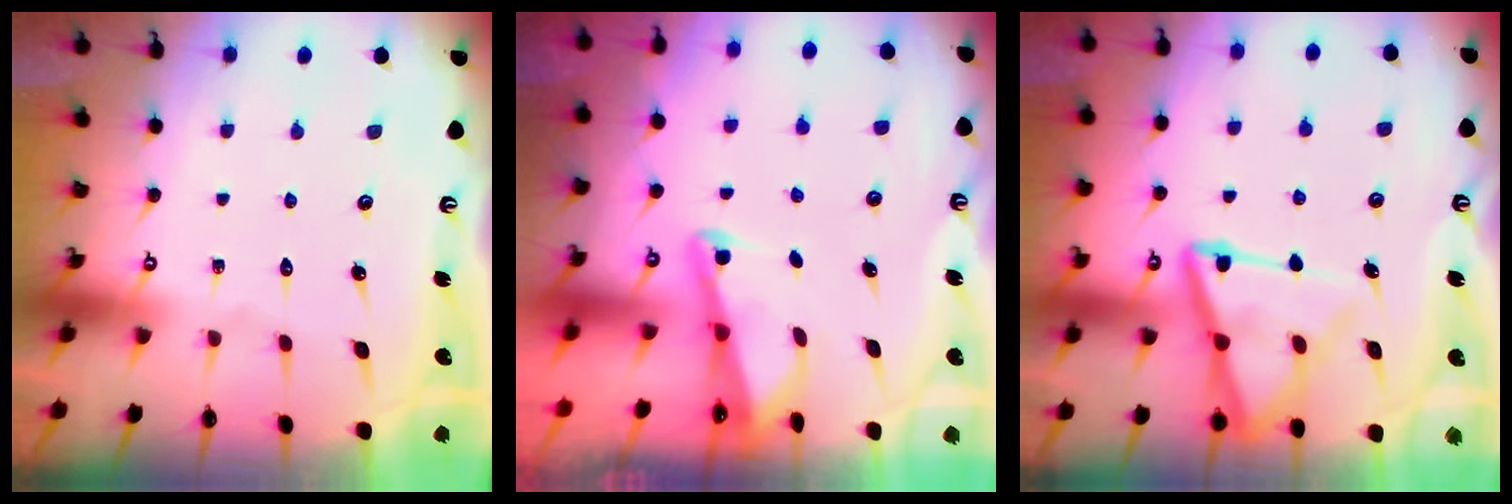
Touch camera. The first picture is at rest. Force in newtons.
{"total": 2.2, "press": 2.2, "slide": 0.3}
{"total": 13.4, "press": 13.3, "slide": 1.3}